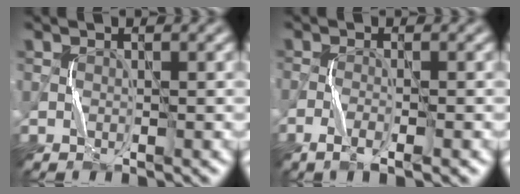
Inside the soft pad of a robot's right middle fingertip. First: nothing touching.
{"total": 2.4, "force": [-1.6, 0.1, 1.8], "torque": [-0.045, -0.002, -0.032]}